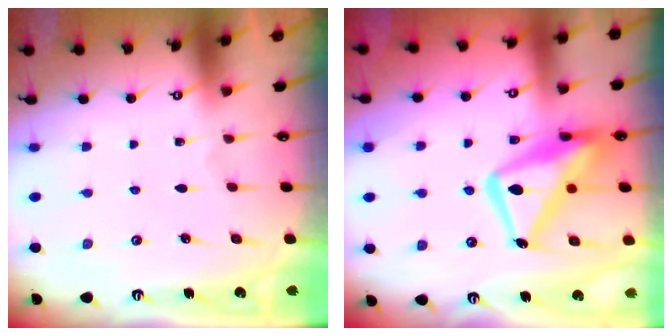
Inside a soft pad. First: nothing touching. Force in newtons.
{"total": 17.3, "press": 17.2, "slide": 1.9}